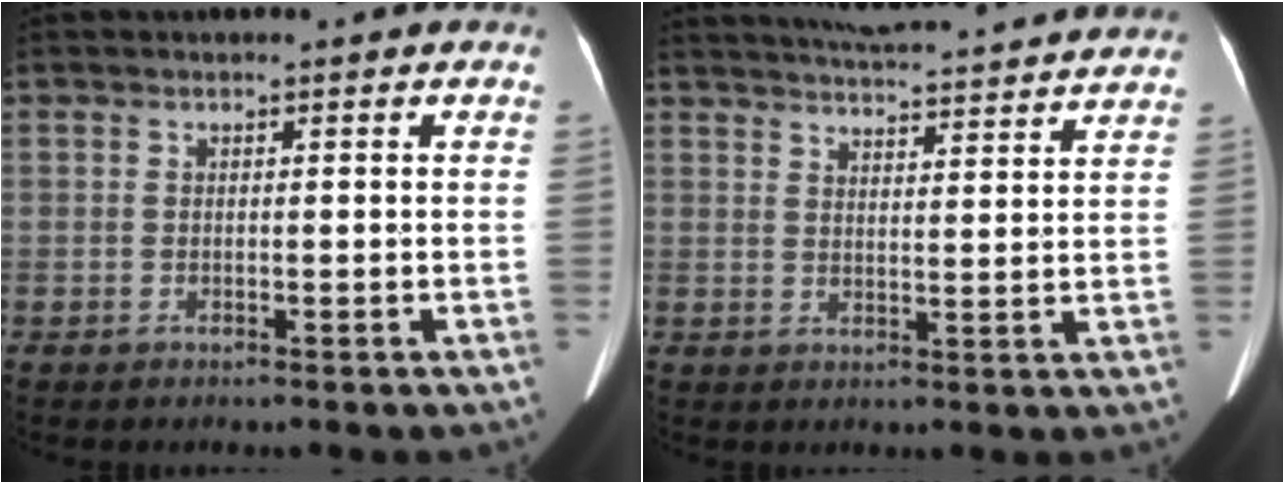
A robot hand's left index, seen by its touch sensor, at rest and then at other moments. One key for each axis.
{"total": 18.4, "fx": 17.2, "fy": 1.4, "fz": 6.4, "tx": -0.097, "ty": 0.014, "tz": 0.223}